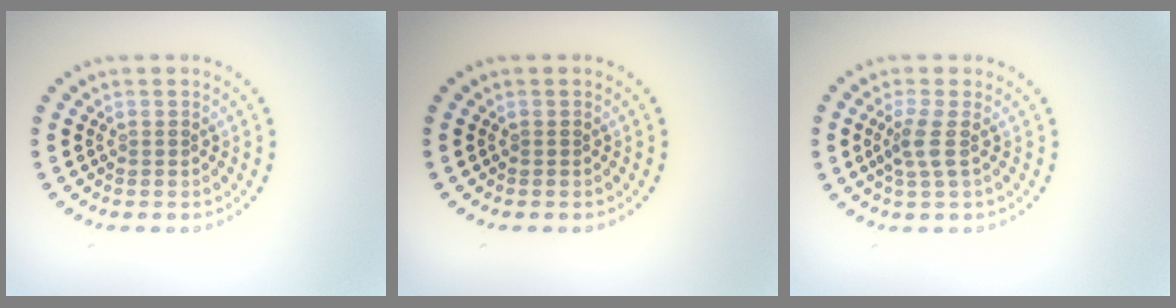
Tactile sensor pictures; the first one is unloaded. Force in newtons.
{"total": 0.0}
{"total": 2.1, "press": 1.6, "slide": 1.3}